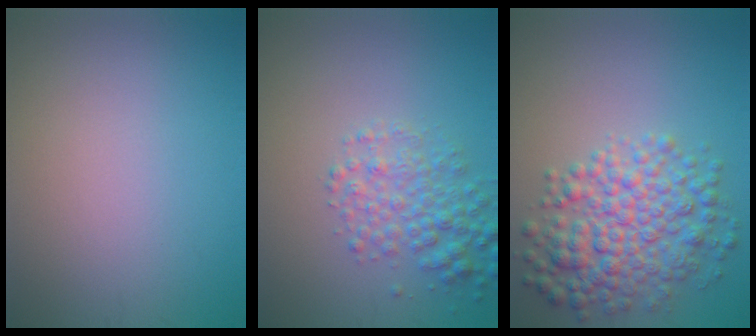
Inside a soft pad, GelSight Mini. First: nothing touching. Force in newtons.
{"total": 3.4, "press": 3.4, "slide": 0.1}
{"total": 6.2, "press": 6.2, "slide": 0.0}